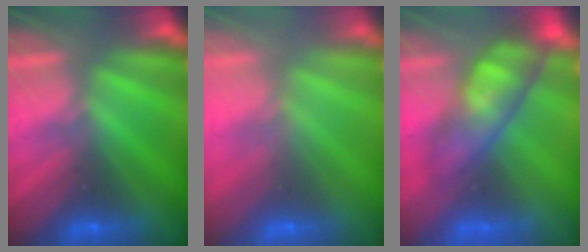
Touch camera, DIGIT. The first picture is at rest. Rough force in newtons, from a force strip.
{"total": 2.9}
{"total": 4.6}